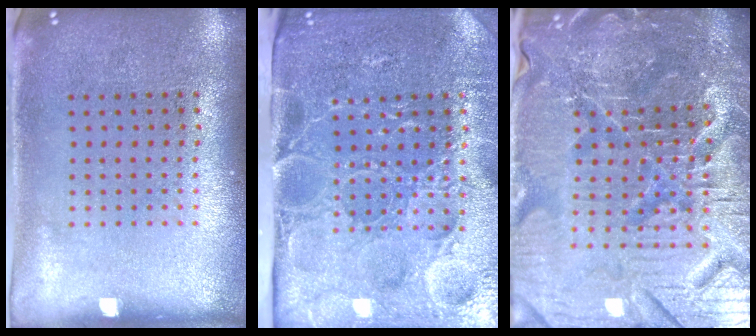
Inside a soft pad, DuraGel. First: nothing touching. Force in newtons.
{"total": 5.0, "press": 4.2, "slide": 2.6}
{"total": 6.5, "press": 5.9, "slide": 2.7}